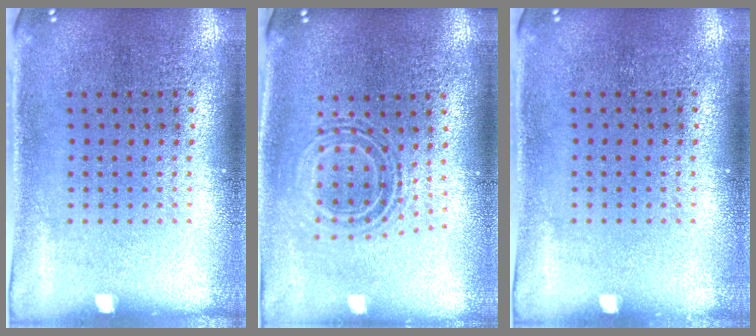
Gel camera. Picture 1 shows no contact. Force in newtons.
{"total": 0.9, "press": 0.8, "slide": 0.3}
{"total": 0.0}